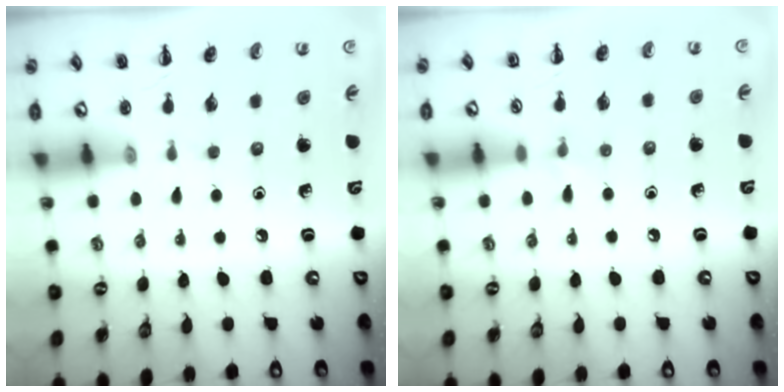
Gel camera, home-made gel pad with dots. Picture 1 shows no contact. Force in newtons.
{"total": 4.4, "press": 4.1, "slide": 1.7}